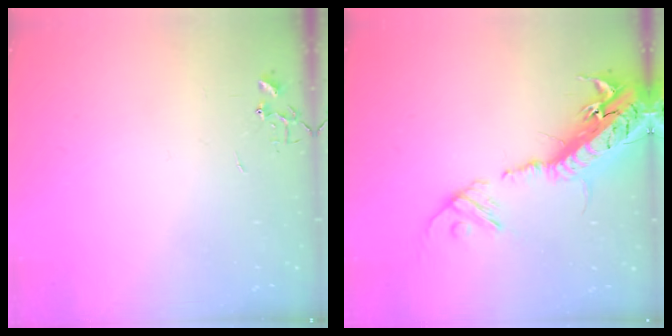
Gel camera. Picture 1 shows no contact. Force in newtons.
{"total": 23.7, "press": 23.1, "slide": 5.3}